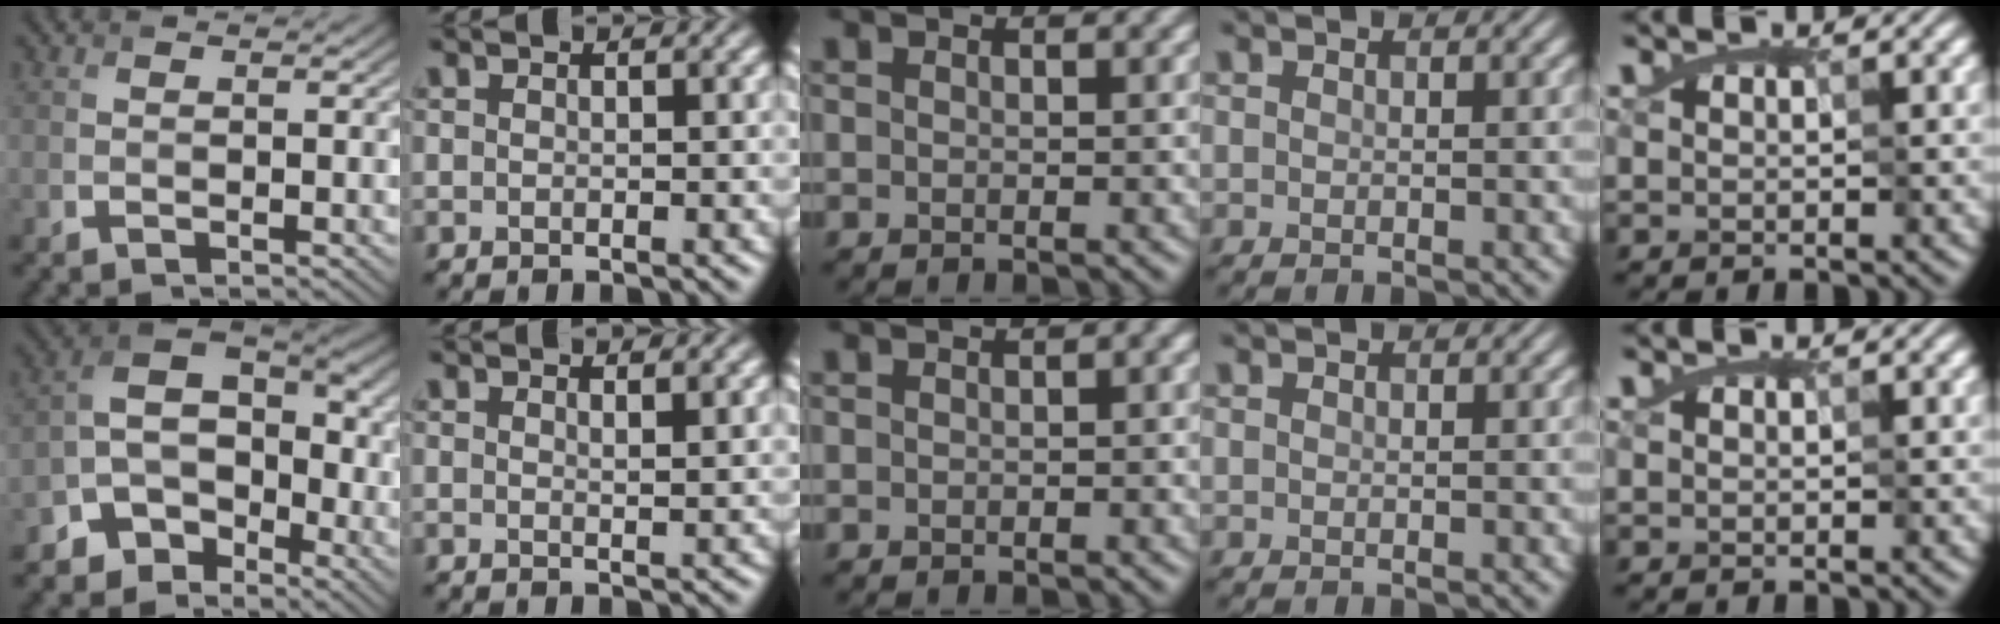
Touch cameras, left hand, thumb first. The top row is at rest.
{"thumb": {"total": 8.6, "force": [-5.0, 6.1, 3.5], "torque": [-0.066, -0.005, -0.103]}, "index": {"total": 1.2, "force": [1.0, 0.2, 0.7], "torque": [-0.002, 0.002, 0.014]}, "middle": {"total": 1.8, "force": [0.0, 0.9, 1.5], "torque": [-0.017, 0.002, 0.003]}}